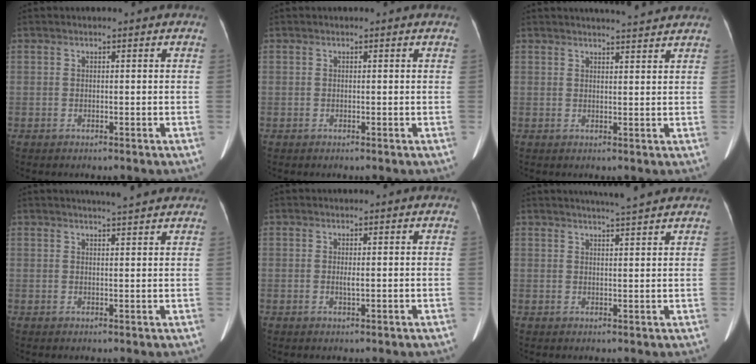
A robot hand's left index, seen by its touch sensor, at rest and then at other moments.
{"total": 0.0}
{"total": 5.9, "force": [5.6, -0.1, 1.8], "torque": [-0.029, 0.010, 0.066]}
{"total": 5.7, "force": [5.2, 0.3, 2.5], "torque": [-0.038, 0.013, 0.063]}
{"total": 0.9, "force": [0.0, 0.1, 0.9], "torque": [-0.020, -0.003, 0.002]}
{"total": 6.0, "force": [5.4, -0.4, 2.6], "torque": [-0.045, 0.009, 0.073]}